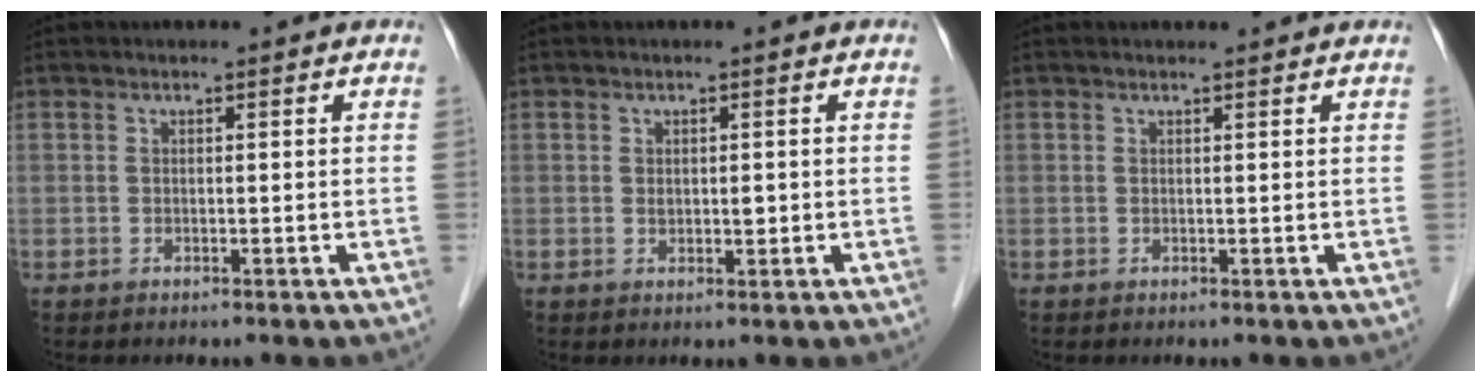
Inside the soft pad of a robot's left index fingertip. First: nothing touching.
{"total": 1.4, "force": [0.2, 0.8, 1.1], "torque": [-0.016, -0.001, 0.004]}
{"total": 2.3, "force": [2.2, 0.3, 0.6], "torque": [-0.012, 0.016, 0.027]}